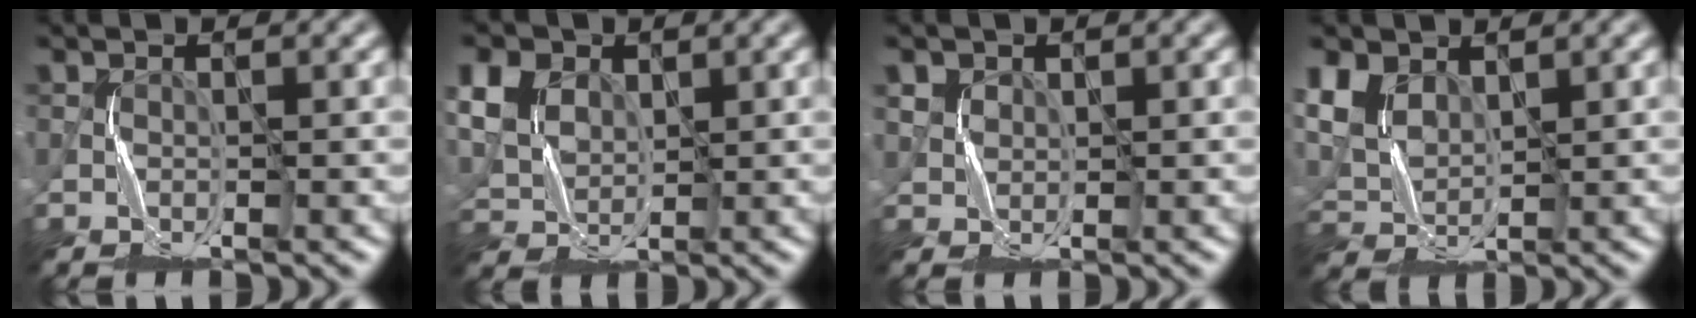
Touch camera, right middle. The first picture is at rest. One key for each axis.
{"total": 9.5, "fx": 4.2, "fy": 6.6, "fz": 5.3, "tx": -0.135, "ty": 0.027, "tz": 0.064}
{"total": 1.6, "fx": 1.0, "fy": 1.3, "fz": 0.2, "tx": -0.021, "ty": -0.007, "tz": 0.027}
{"total": 4.8, "fx": 2.8, "fy": 2.9, "fz": 2.7, "tx": -0.075, "ty": 0.002, "tz": 0.053}